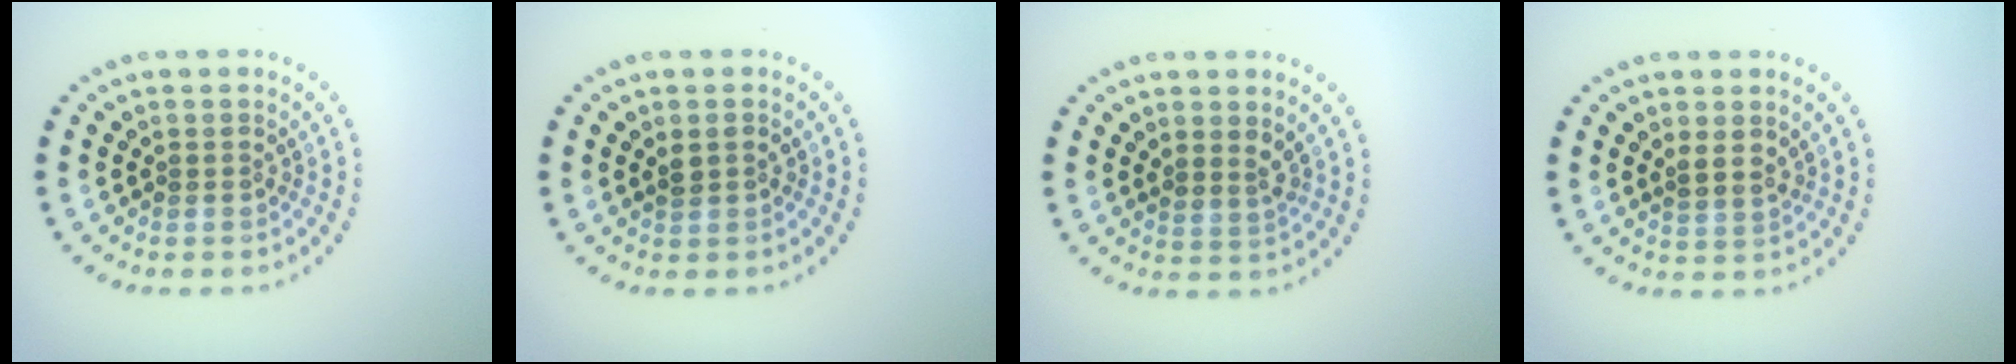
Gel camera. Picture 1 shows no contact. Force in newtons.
{"total": 1.2, "press": 1.2, "slide": 0.2}
{"total": 1.6, "press": 1.2, "slide": 1.0}
{"total": 1.3, "press": 1.1, "slide": 0.7}